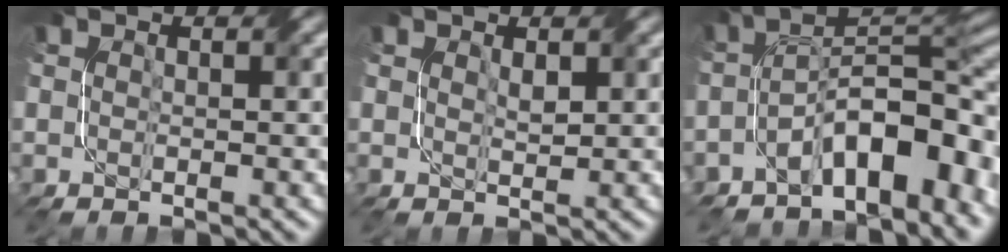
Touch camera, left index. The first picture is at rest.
{"total": 0.8, "force": [0.5, 0.4, 0.5], "torque": [-0.011, -0.004, 0.014]}
{"total": 9.7, "force": [-4.4, 3.9, 7.7], "torque": [-0.095, 0.018, -0.085]}